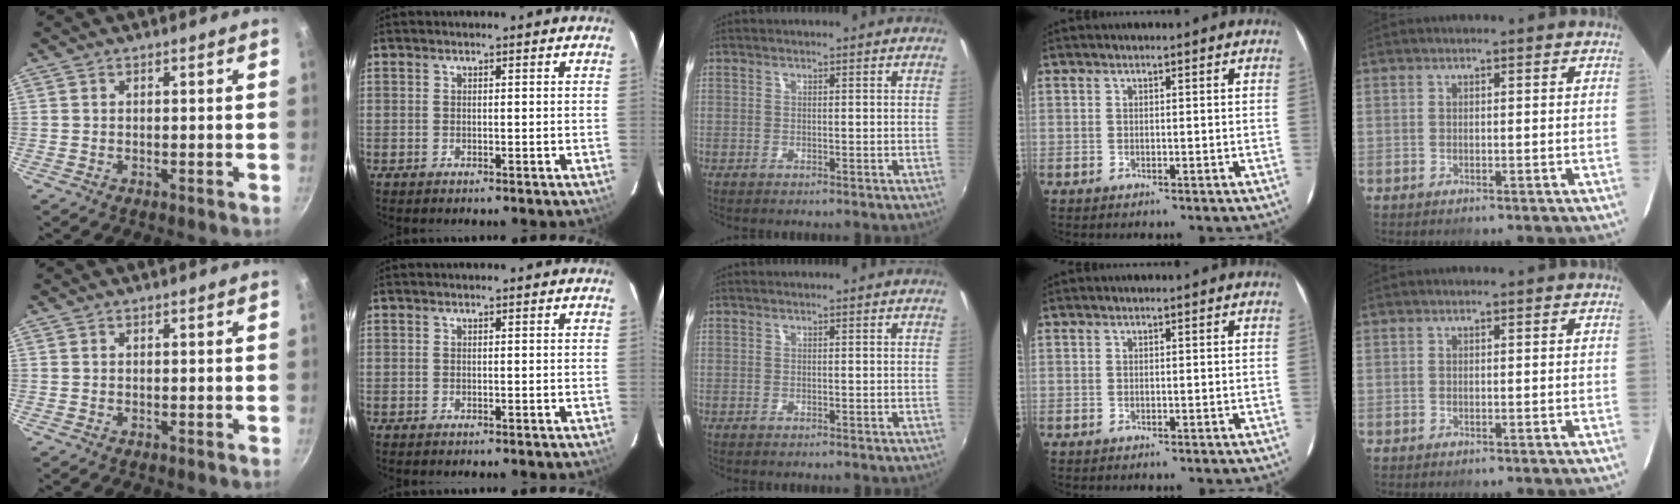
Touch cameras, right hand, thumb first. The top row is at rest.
{}